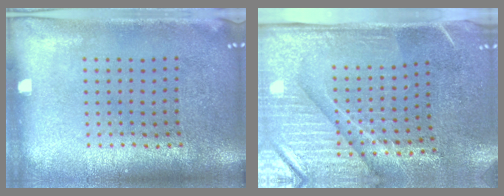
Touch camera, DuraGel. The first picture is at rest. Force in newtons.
{"total": 4.5, "press": 3.9, "slide": 2.3}